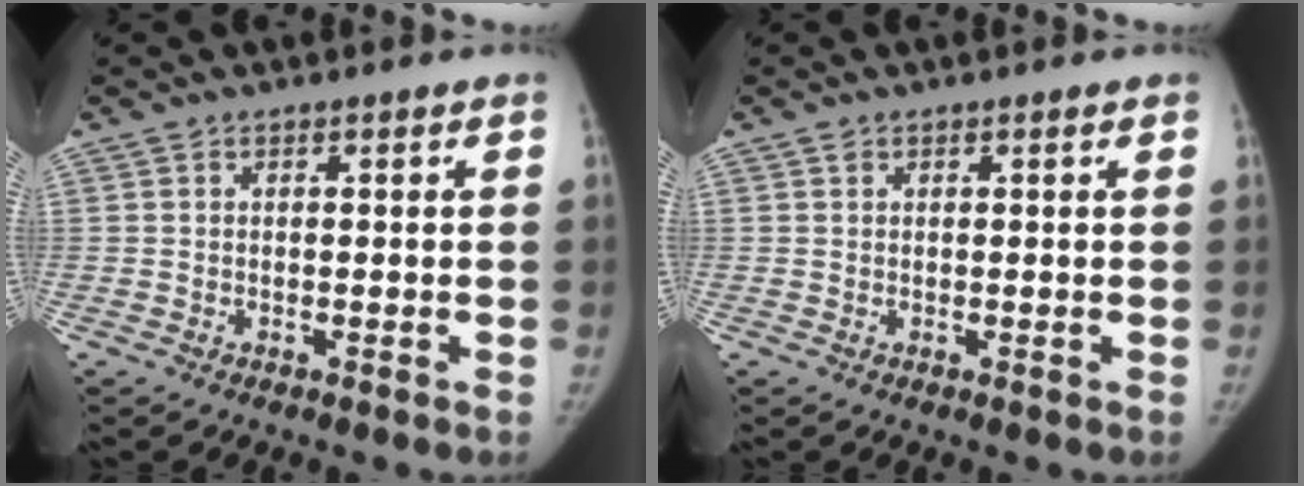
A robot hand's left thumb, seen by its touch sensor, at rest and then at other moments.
{"total": 0.7, "force": [0.5, 0.4, 0.3], "torque": [-0.002, -0.002, 0.007]}